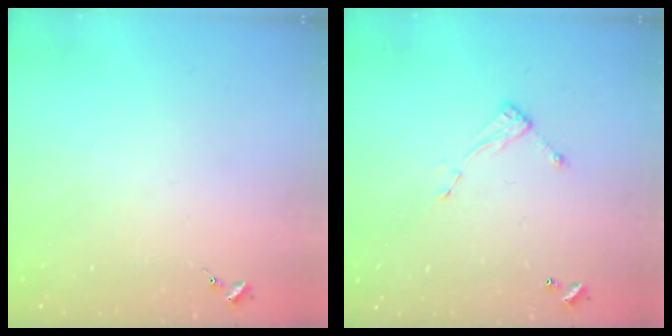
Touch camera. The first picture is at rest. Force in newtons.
{"total": 5.0, "press": 4.9, "slide": 0.2}